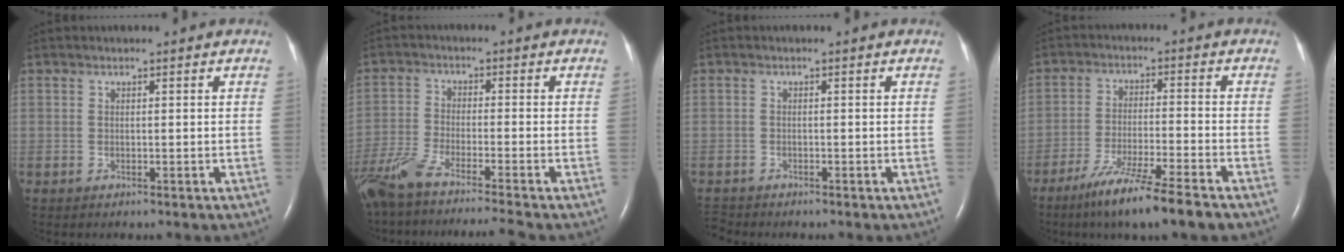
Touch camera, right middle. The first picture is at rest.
{"total": 13.3, "force": [-11.3, -0.9, 6.9], "torque": [-0.125, -0.029, -0.191]}
{"total": 1.6, "force": [-1.6, 0.2, -0.2], "torque": [0.006, -0.009, -0.028]}
{"total": 10.6, "force": [-7.6, -0.6, 7.2], "torque": [-0.129, -0.033, -0.133]}